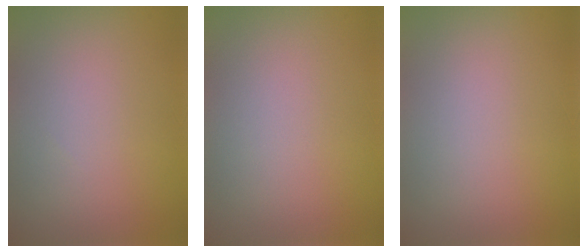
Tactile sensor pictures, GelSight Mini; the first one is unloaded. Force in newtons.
{"total": 0.0}
{"total": 0.0}